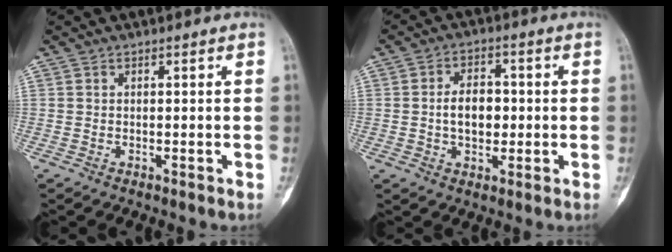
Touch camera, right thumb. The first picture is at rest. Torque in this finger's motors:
{"motor_torque": [1.14, 1.16, 0.62, -0.59, 0.24]}